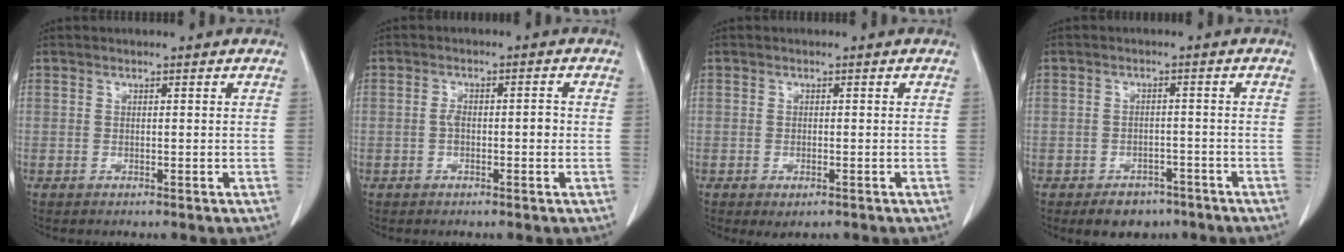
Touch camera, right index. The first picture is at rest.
{"total": 2.9, "force": [-0.4, 1.2, 2.6], "torque": [-0.040, 0.011, -0.004]}
{"total": 1.7, "force": [-0.8, 0.8, 1.3], "torque": [-0.017, -0.003, -0.002]}
{"total": 5.0, "force": [-3.4, 3.3, 1.5], "torque": [-0.018, 0.006, -0.044]}